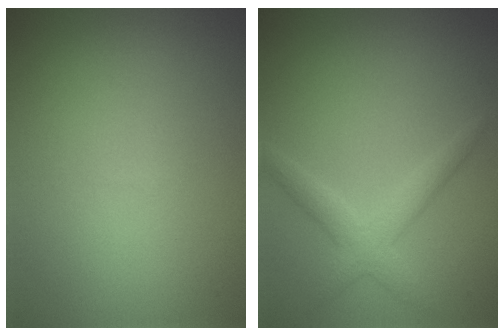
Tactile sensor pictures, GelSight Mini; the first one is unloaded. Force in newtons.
{"total": 2.6, "press": 2.6, "slide": 0.0}